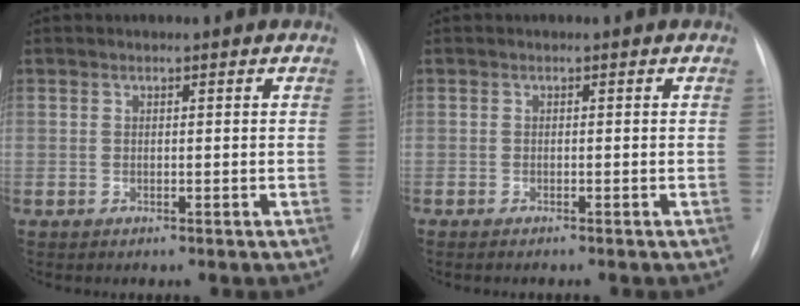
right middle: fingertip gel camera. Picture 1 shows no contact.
{"total": 1.9, "force": [-1.7, 0.0, 1.0], "torque": [-0.013, -0.004, -0.019]}